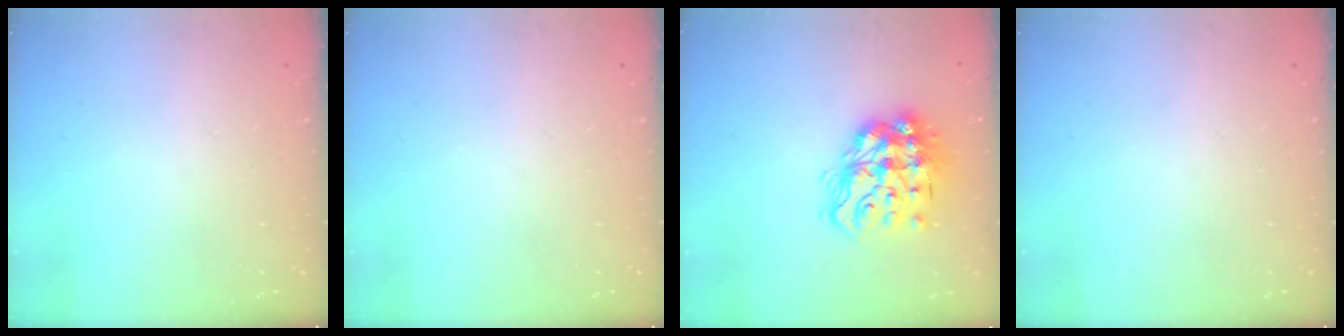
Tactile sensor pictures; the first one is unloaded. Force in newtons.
{"total": 0.0}
{"total": 16.7, "press": 16.6, "slide": 1.6}
{"total": 0.0}